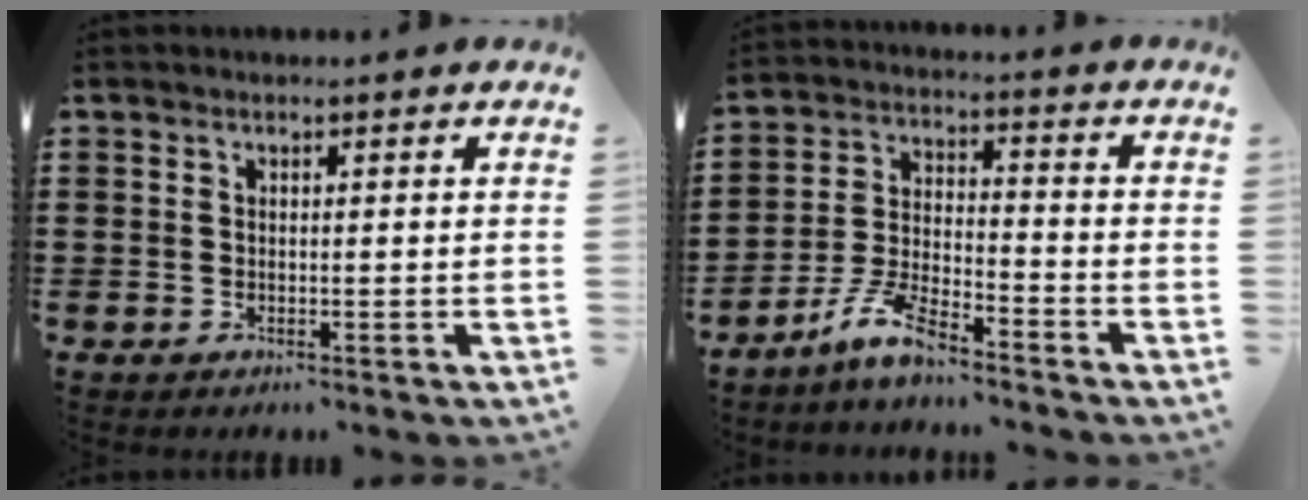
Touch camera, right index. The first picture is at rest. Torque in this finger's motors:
{"motor_torque": [0.82, 1.06, -0.21, -0.21]}